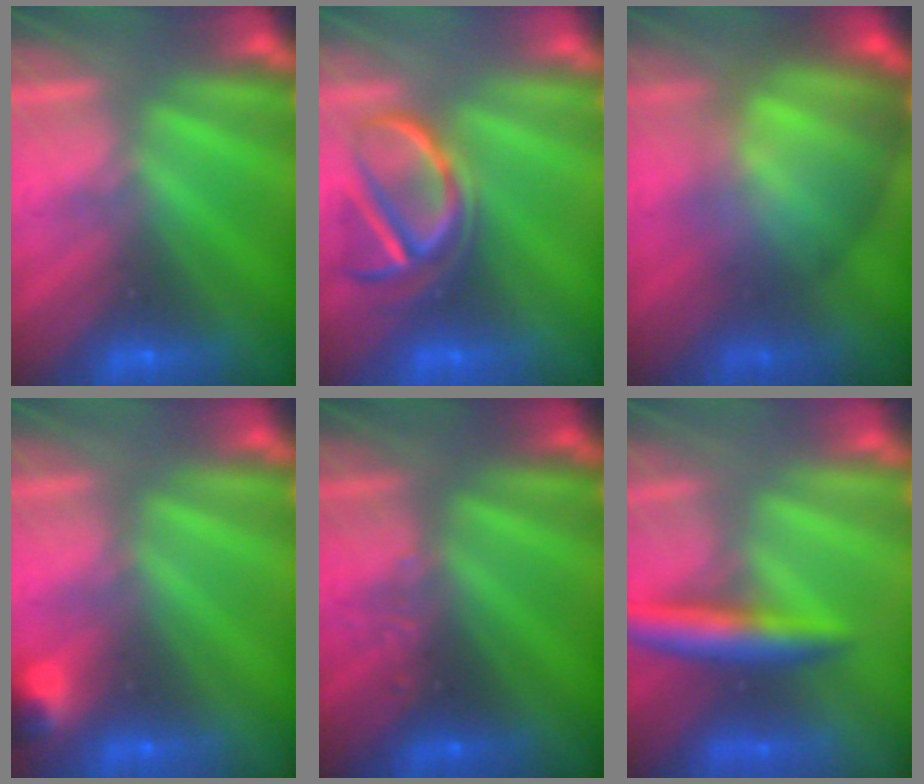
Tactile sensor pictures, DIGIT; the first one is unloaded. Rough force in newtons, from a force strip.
{"total": 3.9}
{"total": 7.7}
{"total": 3.1}
{"total": 2.4}
{"total": 6.8}